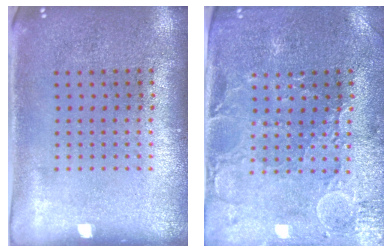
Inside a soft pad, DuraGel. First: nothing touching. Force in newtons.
{"total": 1.1, "press": 1.0, "slide": 0.4}